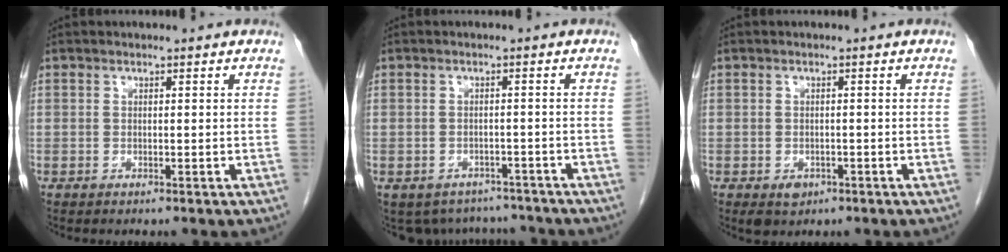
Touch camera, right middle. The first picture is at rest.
{"total": 7.7, "force": [-6.7, 3.7, 0.6], "torque": [-0.001, 0.012, -0.081]}
{"total": 2.5, "force": [-1.2, 1.8, 1.2], "torque": [-0.018, -0.001, -0.008]}